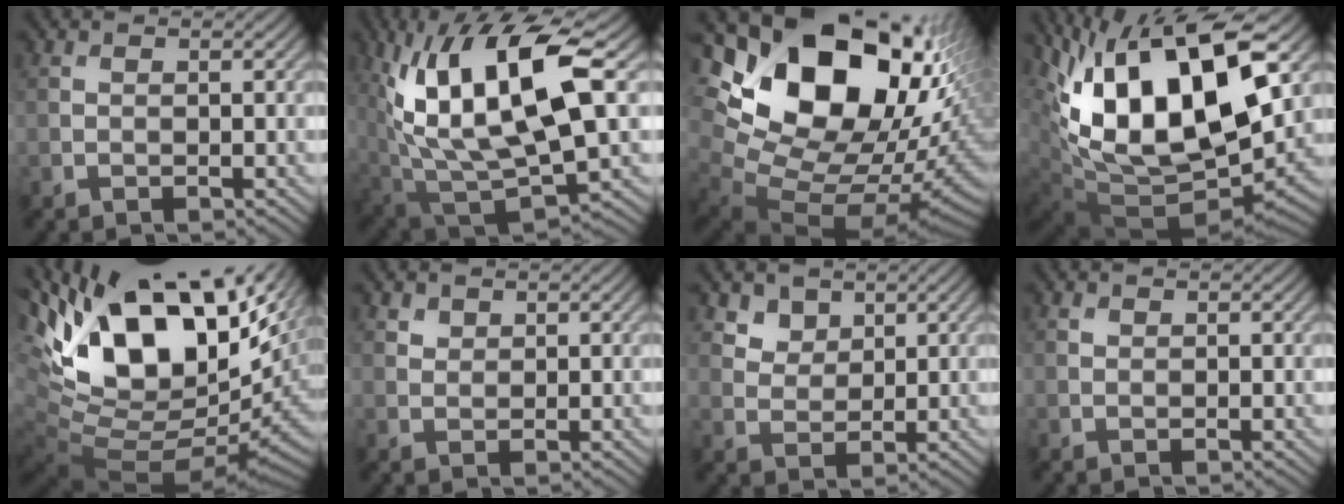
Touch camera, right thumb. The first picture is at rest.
{"total": 17.6, "force": [4.9, 6.9, 15.4], "torque": [-0.307, 0.003, 0.092]}
{"total": 21.8, "force": [6.5, 14.8, 14.6], "torque": [-0.275, 0.009, 0.140]}
{"total": 19.3, "force": [5.5, 9.9, 15.6], "torque": [-0.320, 0.003, 0.106]}
{"total": 18.9, "force": [6.8, 10.0, 14.6], "torque": [-0.275, 0.003, 0.135]}
{"total": 1.5, "force": [1.1, 1.0, 0.4], "torque": [-0.009, -0.002, 0.022]}
{"total": 3.4, "force": [2.4, 2.3, 1.0], "torque": [-0.034, -0.018, 0.054]}
{"total": 0.5, "force": [0.4, 0.4, 0.2], "torque": [-0.003, -0.003, 0.008]}